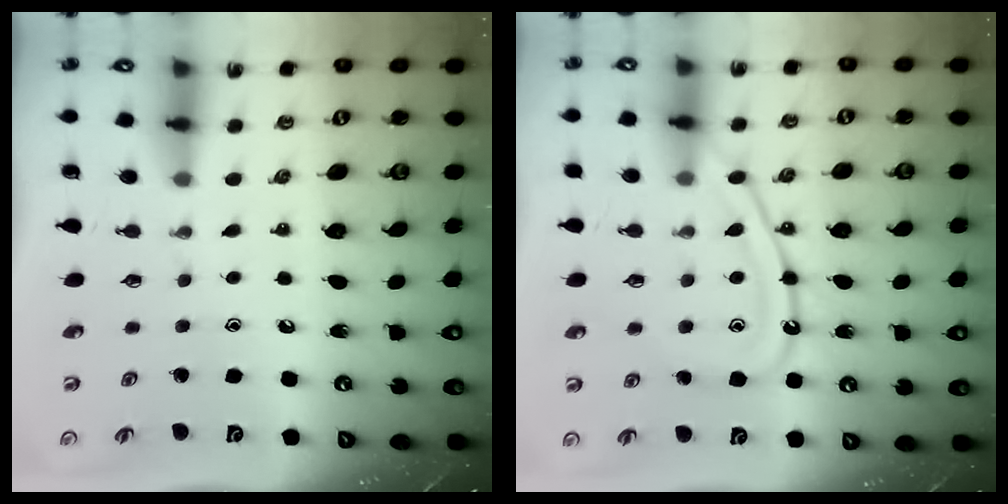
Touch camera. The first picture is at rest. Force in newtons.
{"total": 13.3, "press": 13.3, "slide": 1.2}